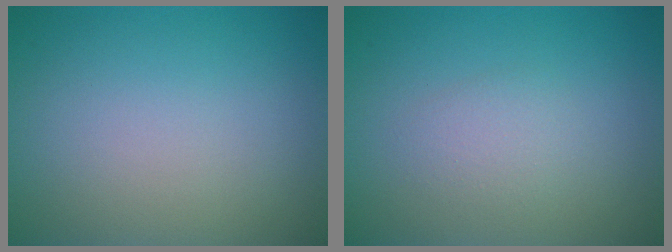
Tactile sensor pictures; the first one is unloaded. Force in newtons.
{"total": 1.6, "press": 1.6, "slide": 0.1}